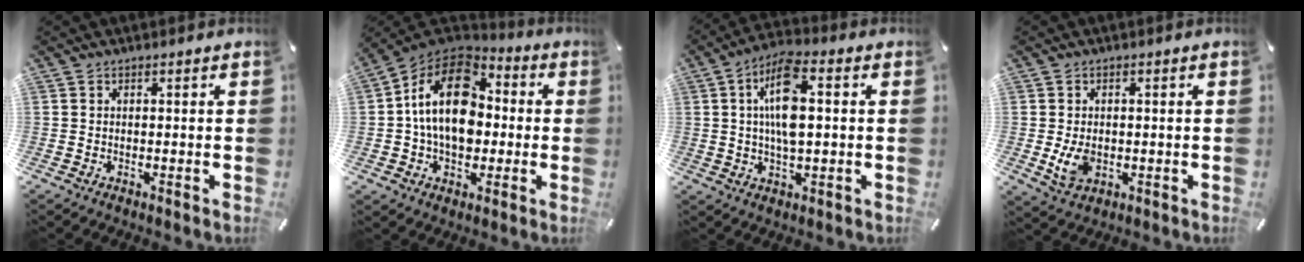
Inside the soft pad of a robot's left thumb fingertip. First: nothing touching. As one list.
[{"total": 18.0, "force": [0.4, 13.0, 12.5], "torque": [-0.234, 0.012, 0.003]}, {"total": 11.8, "force": [1.7, 4.8, 10.6], "torque": [-0.206, 0.002, 0.028]}, {"total": 5.8, "force": [-0.7, 4.1, 4.1], "torque": [-0.089, -0.005, -0.014]}]